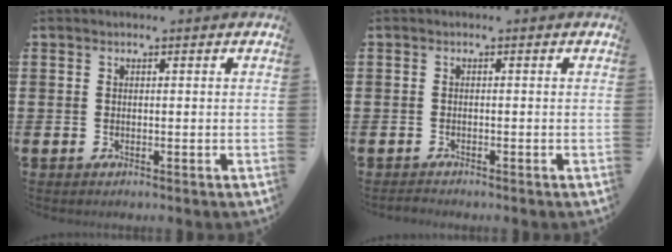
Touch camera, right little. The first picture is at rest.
{"total": 0.6, "force": [-0.6, 0.1, 0.2], "torque": [-0.005, -0.001, -0.012]}